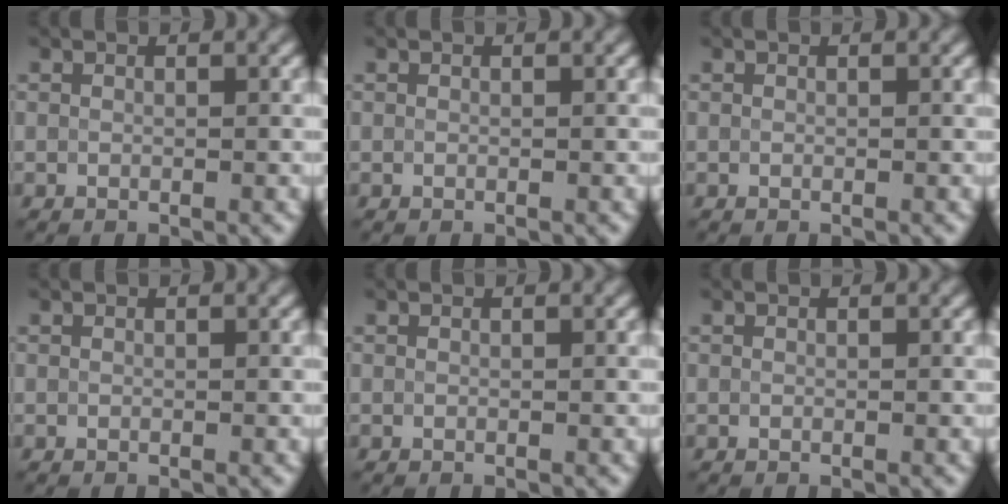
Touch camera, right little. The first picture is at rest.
{"total": 0.0}
{"total": 0.0}
{"total": 0.0}
{"total": 0.0}
{"total": 0.0}